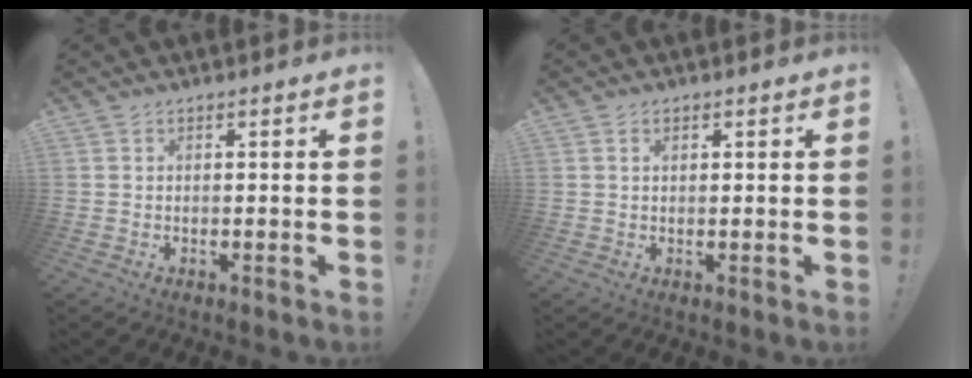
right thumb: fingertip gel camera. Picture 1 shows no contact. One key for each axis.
{"total": 1.2, "fx": 0.6, "fy": 0.7, "fz": 0.8, "tx": -0.017, "ty": 0.003, "tz": 0.011}